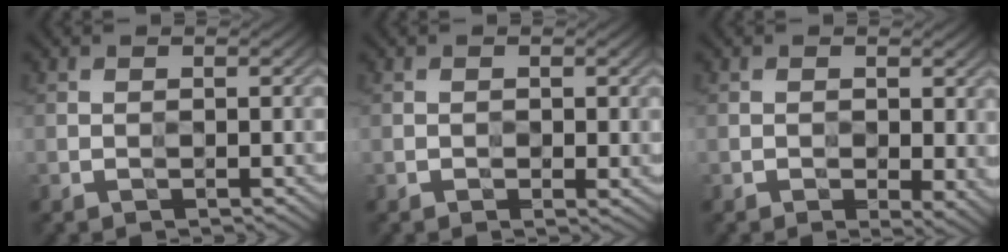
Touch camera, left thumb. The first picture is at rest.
{"total": 1.5, "force": [-0.2, 0.9, 1.2], "torque": [-0.013, -0.001, -0.001]}
{"total": 4.1, "force": [-0.8, 2.4, 3.2], "torque": [-0.039, -0.010, -0.001]}